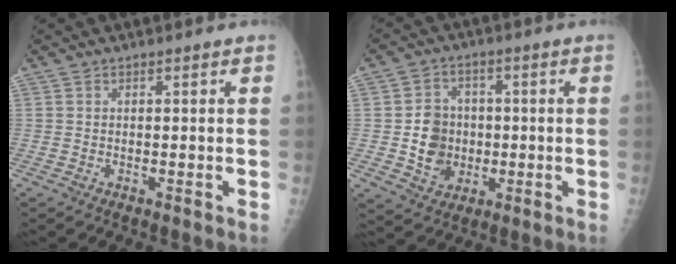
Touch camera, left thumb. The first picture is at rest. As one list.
[{"total": 9.1, "force": [-0.8, 8.0, 4.3], "torque": [-0.034, 0.007, -0.011]}]